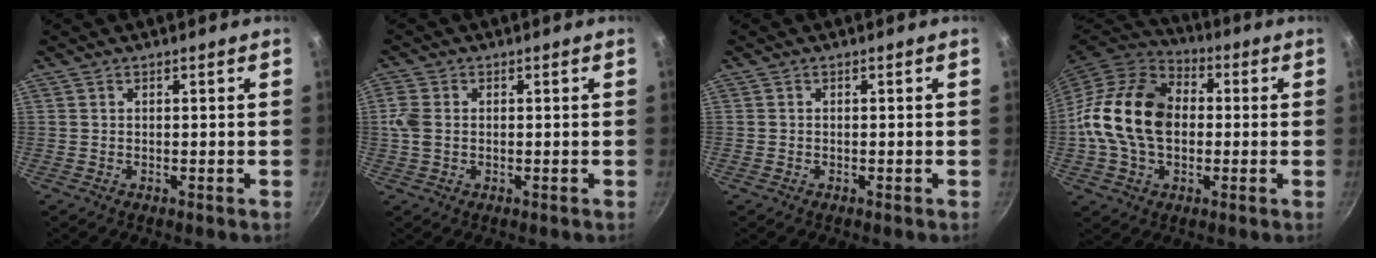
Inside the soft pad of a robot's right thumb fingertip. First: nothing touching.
{"total": 3.6, "force": [0.1, 2.6, 2.5], "torque": [-0.058, 0.004, -0.001]}
{"total": 0.0}
{"total": 18.4, "force": [-0.1, 13.1, 12.9], "torque": [-0.216, 0.029, -0.016]}